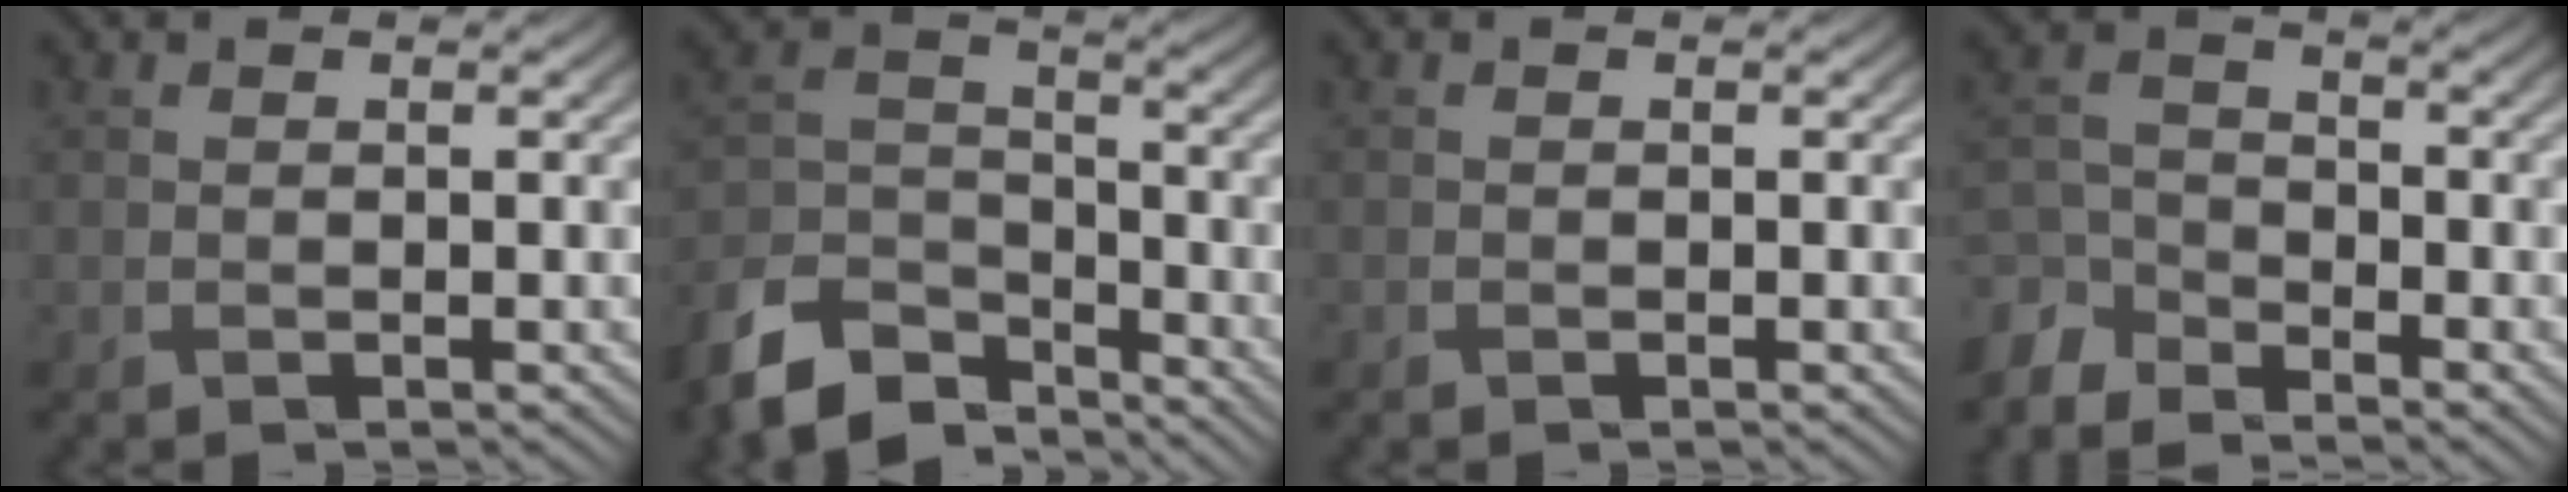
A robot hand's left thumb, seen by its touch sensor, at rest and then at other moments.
{"total": 11.6, "force": [-9.2, 5.0, 4.9], "torque": [-0.116, -0.011, -0.184]}
{"total": 0.0}
{"total": 5.4, "force": [-4.8, 1.9, 1.4], "torque": [-0.041, -0.006, -0.114]}